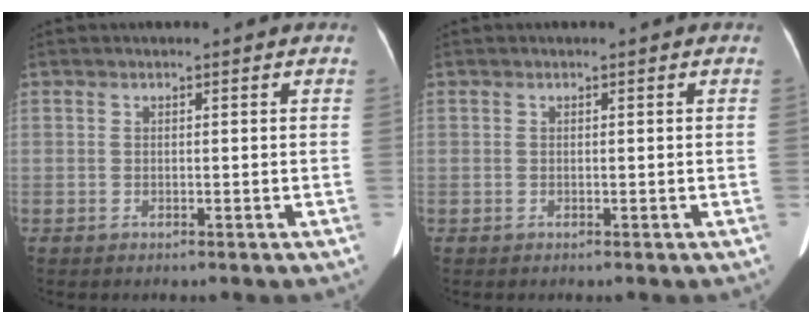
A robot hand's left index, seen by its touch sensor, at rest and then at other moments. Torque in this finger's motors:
{"motor_torque": [0.00, 0.00, 0.00, 0.00]}